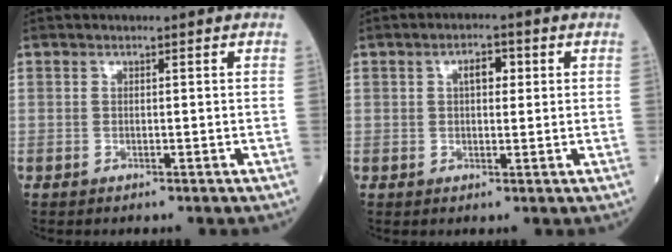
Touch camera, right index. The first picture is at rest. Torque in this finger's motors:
{"motor_torque": [0.10, 0.08, 0.09, 0.03]}